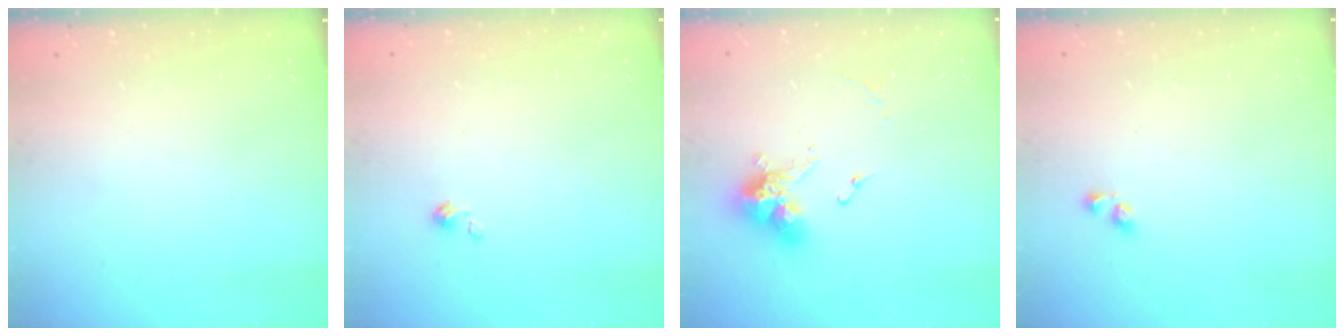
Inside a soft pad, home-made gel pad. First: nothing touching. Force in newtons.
{"total": 0.0}
{"total": 11.4, "press": 11.4, "slide": 0.9}
{"total": 2.9, "press": 2.9, "slide": 0.3}